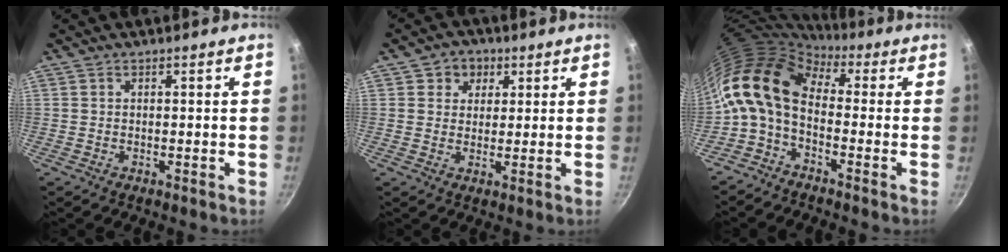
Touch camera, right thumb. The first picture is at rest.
{"total": 4.9, "force": [1.9, 4.3, 1.3], "torque": [0.012, -0.001, 0.022]}
{"total": 11.6, "force": [0.6, 7.0, 9.2], "torque": [-0.168, 0.021, -0.009]}